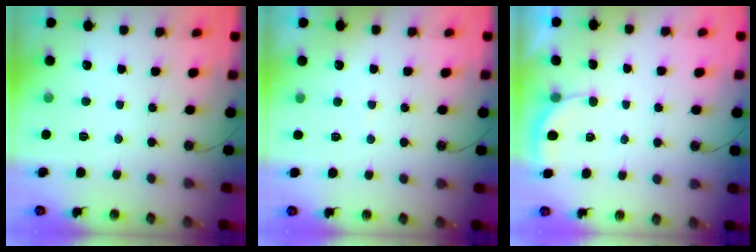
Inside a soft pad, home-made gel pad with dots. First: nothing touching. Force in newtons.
{"total": 4.5, "press": 4.5, "slide": 0.4}
{"total": 2.0, "press": 2.0, "slide": 0.1}